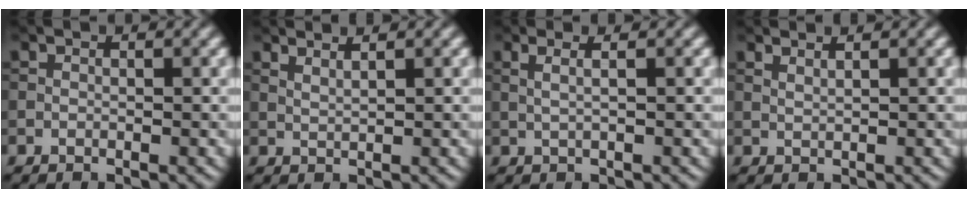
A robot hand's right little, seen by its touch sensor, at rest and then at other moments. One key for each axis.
{"total": 1.8, "fx": 1.4, "fy": 0.5, "fz": 1.0, "tx": -0.011, "ty": -0.001, "tz": 0.017}
{"total": 2.7, "fx": 1.2, "fy": 1.2, "fz": 2.1, "tx": -0.019, "ty": 0.011, "tz": -0.007}
{"total": 1.3, "fx": 1.0, "fy": 0.4, "fz": 0.7, "tx": -0.007, "ty": -0.002, "tz": 0.012}